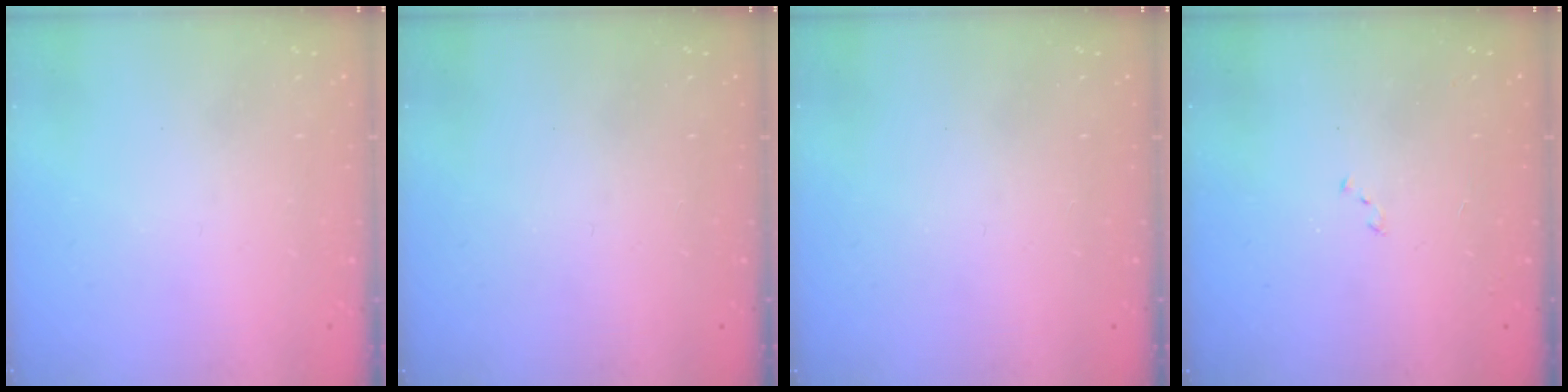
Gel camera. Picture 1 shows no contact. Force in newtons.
{"total": 0.0}
{"total": 0.0}
{"total": 6.6, "press": 6.5, "slide": 0.8}